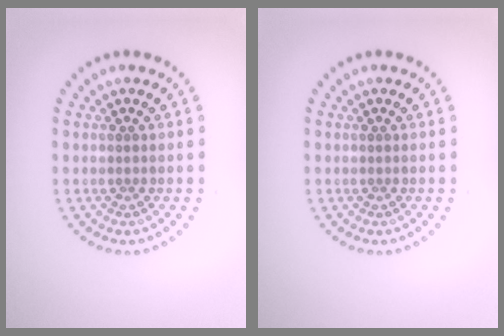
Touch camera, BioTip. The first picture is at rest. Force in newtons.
{"total": 0.0}